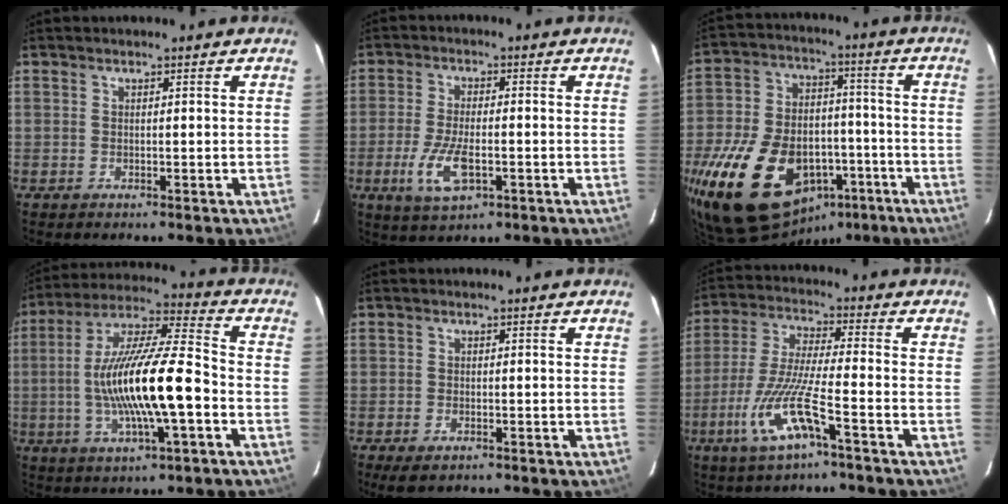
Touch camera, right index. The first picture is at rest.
{"total": 8.8, "force": [-3.0, 3.4, 7.5], "torque": [-0.162, -0.013, -0.053]}
{"total": 32.0, "force": [-15.7, 19.5, 20.0], "torque": [-0.445, -0.006, -0.226]}
{"total": 18.5, "force": [-3.6, 3.2, 17.9], "torque": [-0.337, 0.000, -0.066]}
{"total": 3.4, "force": [-2.1, 1.7, 2.0], "torque": [-0.045, -0.011, -0.038]}
{"total": 12.3, "force": [-6.0, 1.5, 10.7], "torque": [-0.233, -0.010, -0.117]}